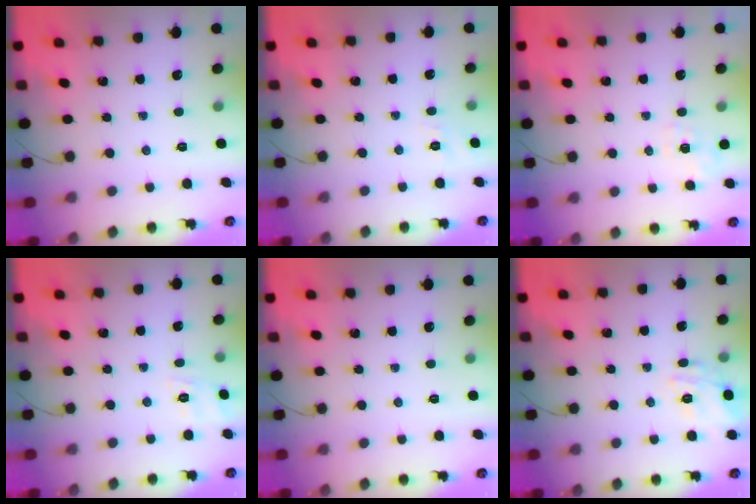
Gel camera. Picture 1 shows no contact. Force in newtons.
{"total": 1.8, "press": 1.2, "slide": 1.4}
{"total": 2.3, "press": 1.6, "slide": 1.6}
{"total": 3.6, "press": 3.2, "slide": 1.7}
{"total": 0.0}
{"total": 13.2, "press": 13.2, "slide": 0.5}